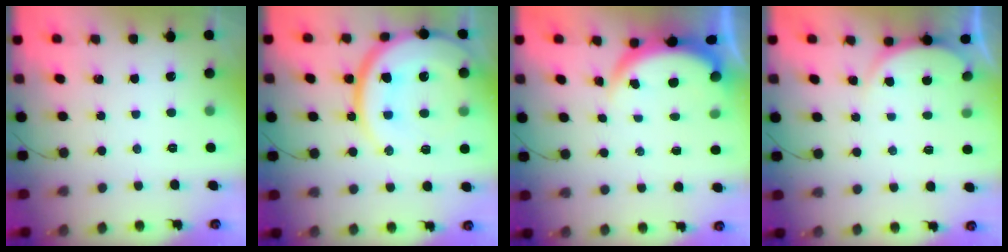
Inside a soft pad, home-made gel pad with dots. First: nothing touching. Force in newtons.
{"total": 25.1, "press": 24.6, "slide": 4.7}
{"total": 3.8, "press": 3.8, "slide": 0.1}
{"total": 4.2, "press": 4.2, "slide": 0.6}